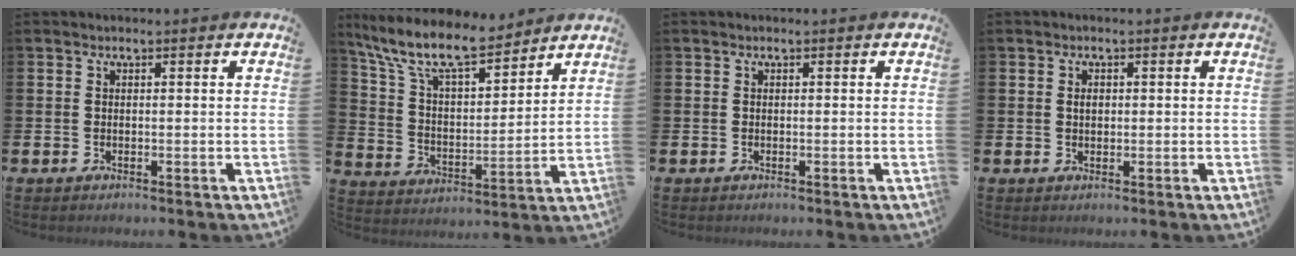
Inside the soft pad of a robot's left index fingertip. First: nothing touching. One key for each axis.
{"total": 11.5, "fx": 9.7, "fy": 3.2, "fz": 5.4, "tx": -0.139, "ty": -0.052, "tz": 0.172}
{"total": 0.0}
{"total": 1.1, "fx": 0.1, "fy": 0.7, "fz": 0.8, "tx": 0.001, "ty": 0.000, "tz": -0.003}